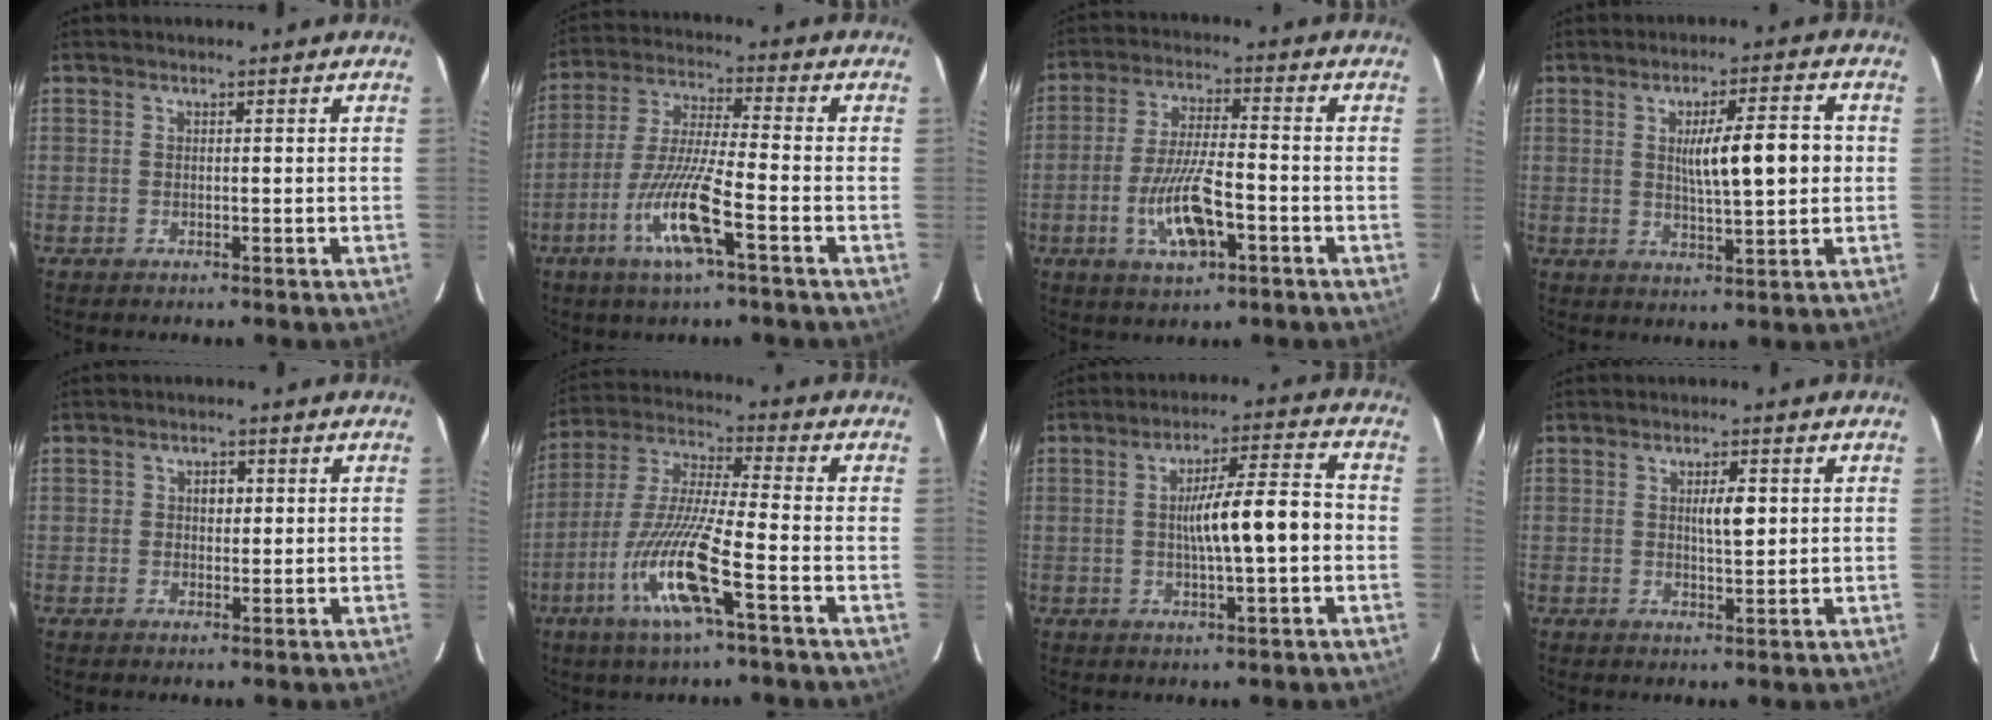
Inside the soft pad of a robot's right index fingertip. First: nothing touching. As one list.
[{"total": 11.6, "force": [-4.9, 0.5, 10.5], "torque": [-0.212, -0.012, -0.096]}, {"total": 9.8, "force": [-3.4, 2.5, 8.8], "torque": [-0.175, -0.004, -0.059]}, {"total": 9.1, "force": [1.0, 1.4, 8.9], "torque": [-0.141, 0.010, 0.021]}, {"total": 2.5, "force": [0.5, 1.8, 1.7], "torque": [-0.027, 0.007, 0.008]}, {"total": 13.9, "force": [-5.8, 0.6, 12.7], "torque": [-0.265, -0.012, -0.112]}, {"total": 9.7, "force": [-0.8, 0.9, 9.6], "torque": [-0.156, 0.018, -0.015]}, {"total": 3.5, "force": [0.7, 0.8, 3.3], "torque": [-0.054, 0.001, 0.012]}]